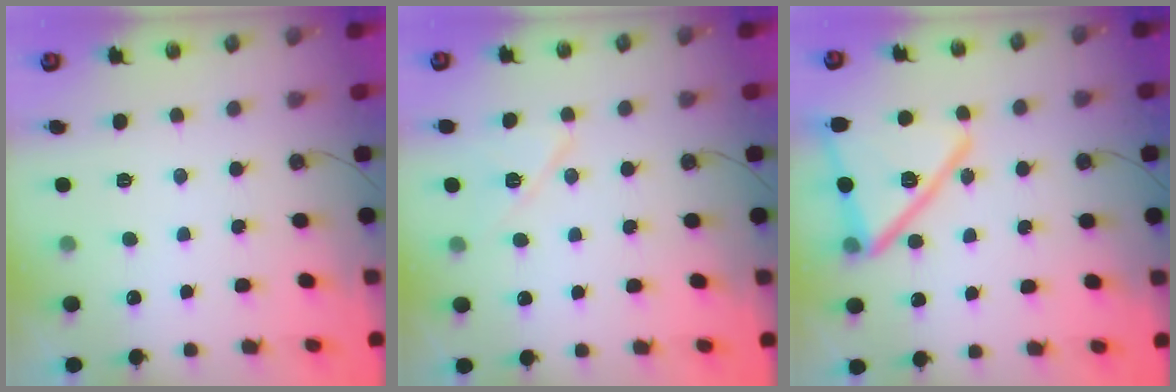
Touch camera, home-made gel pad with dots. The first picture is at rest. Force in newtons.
{"total": 8.6, "press": 8.6, "slide": 0.6}
{"total": 20.2, "press": 19.8, "slide": 3.9}